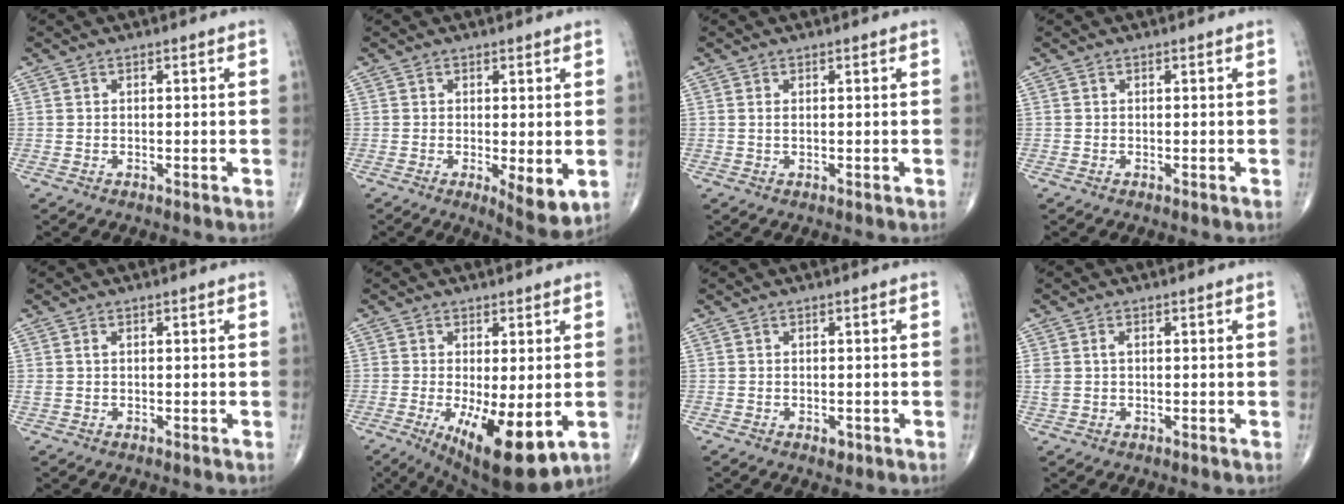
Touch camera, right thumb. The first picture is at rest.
{"total": 5.7, "force": [-0.9, 1.9, 5.3], "torque": [-0.076, -0.019, -0.010]}
{"total": 0.5, "force": [0.2, 0.2, 0.5], "torque": [-0.016, 0.000, 0.004]}
{"total": 0.0}
{"total": 0.8, "force": [0.3, 0.4, 0.6], "torque": [-0.013, 0.006, 0.008]}
{"total": 13.1, "force": [-3.5, 4.6, 11.8], "torque": [-0.185, -0.026, -0.037]}
{"total": 1.1, "force": [-0.5, 0.8, 0.7], "torque": [-0.005, 0.000, -0.005]}
{"total": 2.1, "force": [0.4, 1.3, 1.6], "torque": [-0.048, 0.007, 0.009]}